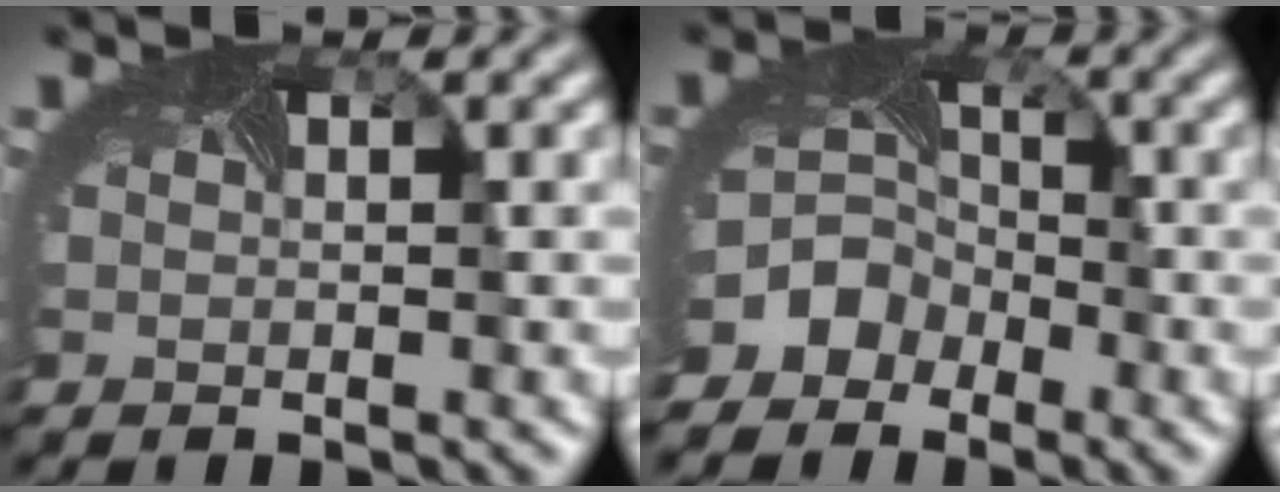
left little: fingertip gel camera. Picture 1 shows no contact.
{"total": 6.7, "force": [-3.9, 5.3, 1.5], "torque": [-0.019, -0.011, -0.063]}